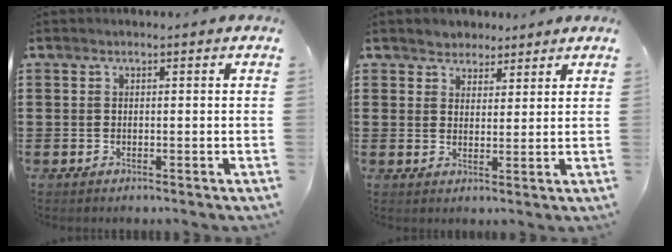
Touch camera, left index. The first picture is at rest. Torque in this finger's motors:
{"motor_torque": [2.14, 0.00, 0.23, 0.01]}